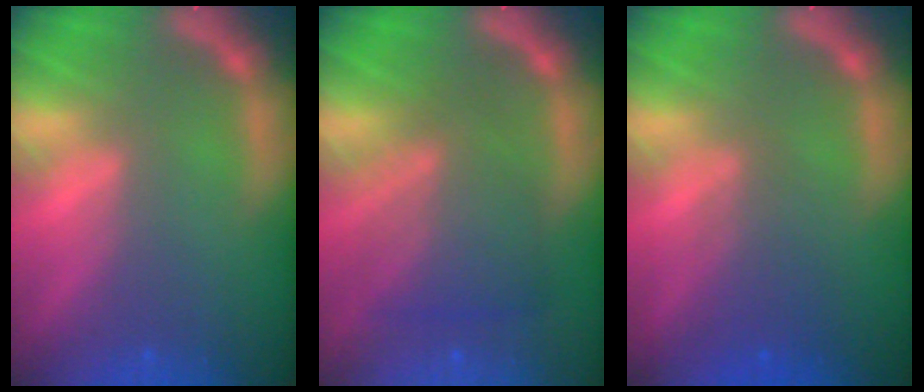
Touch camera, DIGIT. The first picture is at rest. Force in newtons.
{"total": 6.1}
{"total": 3.0}